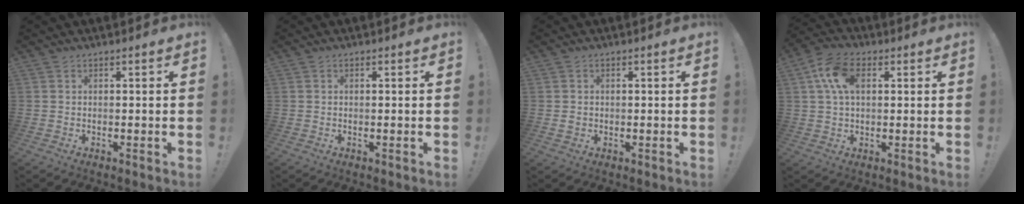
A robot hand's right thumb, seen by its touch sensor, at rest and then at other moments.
{"total": 0.0}
{"total": 1.3, "force": [0.3, 1.2, 0.5], "torque": [-0.001, 0.001, 0.004]}
{"total": 11.1, "force": [3.2, 6.9, 8.0], "torque": [-0.151, 0.007, 0.060]}